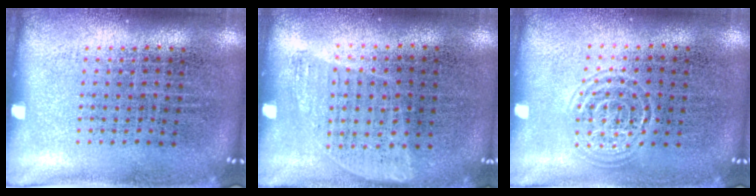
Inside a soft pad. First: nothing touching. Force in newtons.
{"total": 0.5, "press": 0.4, "slide": 0.4}
{"total": 1.5, "press": 1.5, "slide": 0.1}